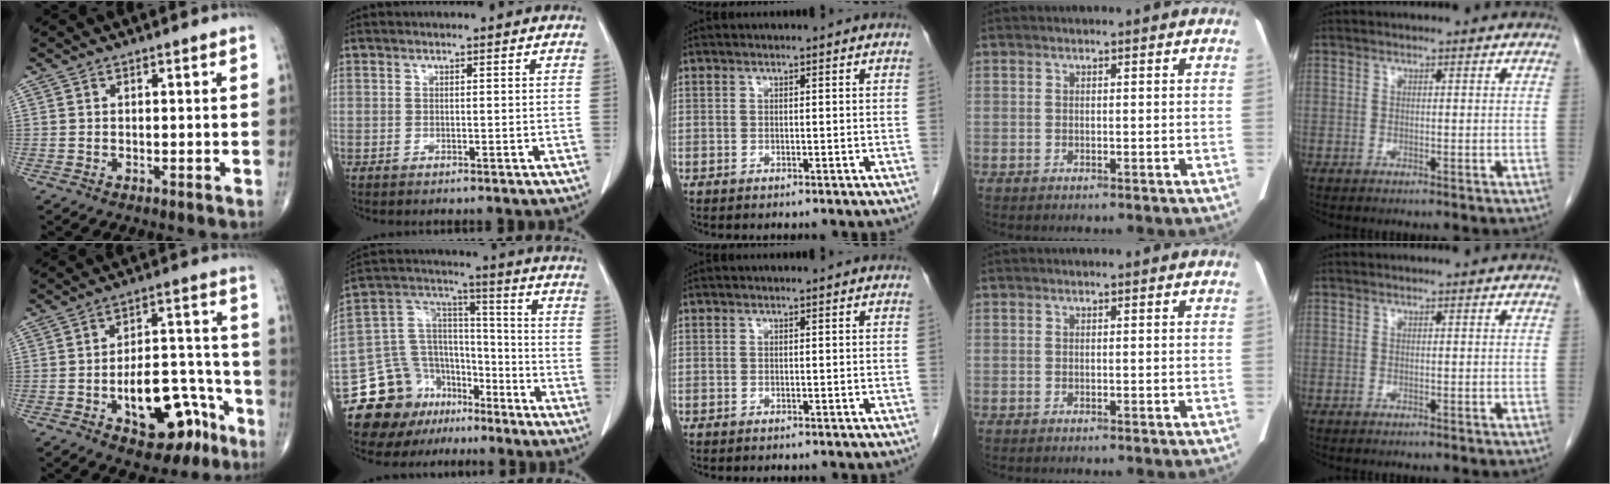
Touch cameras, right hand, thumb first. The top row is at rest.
{"thumb": {"total": 16.3, "force": [-7.6, 8.4, 11.8], "torque": [-0.131, 0.064, -0.098]}, "index": {"total": 17.5, "force": [-12.1, 11.7, 4.8], "torque": [-0.092, 0.096, -0.203]}}